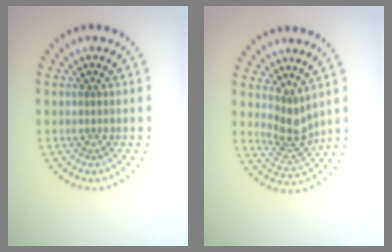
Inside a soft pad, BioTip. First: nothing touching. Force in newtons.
{"total": 2.8, "press": 2.1, "slide": 1.8}